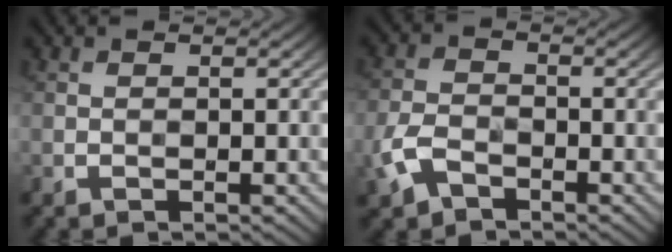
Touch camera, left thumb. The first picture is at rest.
{"total": 4.6, "force": [-2.6, 2.8, 2.7], "torque": [-0.066, -0.004, -0.063]}